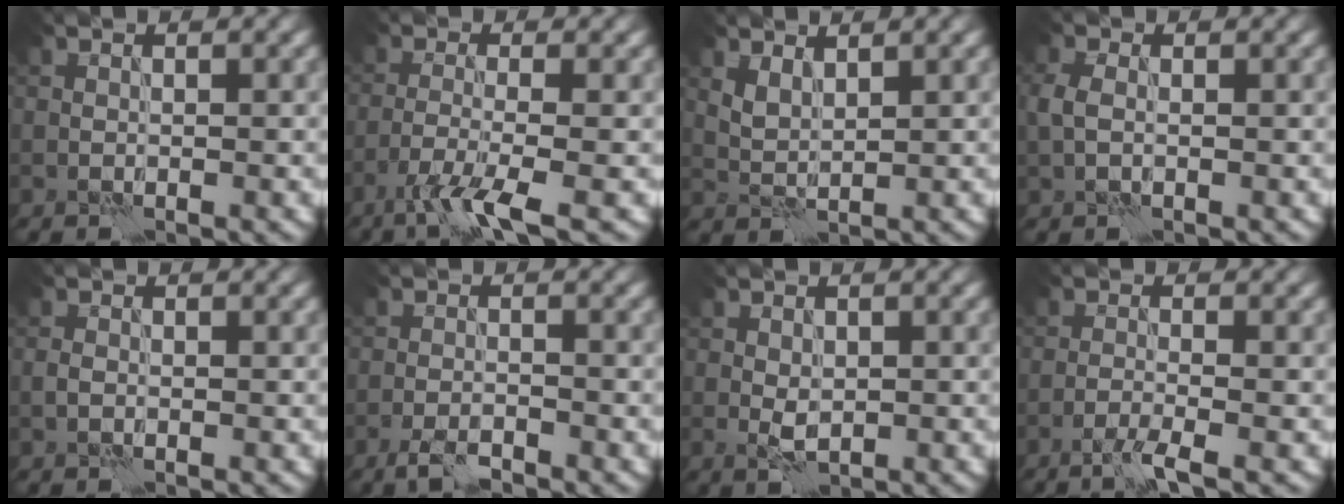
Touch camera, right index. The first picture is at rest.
{"total": 4.4, "force": [-2.7, 0.6, 3.5], "torque": [-0.065, -0.001, -0.063]}
{"total": 1.9, "force": [1.4, 0.6, 1.1], "torque": [-0.027, -0.002, 0.030]}
{"total": 1.9, "force": [-0.1, 1.3, 1.4], "torque": [-0.036, 0.004, -0.006]}
{"total": 1.0, "force": [-0.4, 0.7, 0.7], "torque": [-0.015, 0.000, -0.010]}
{"total": 2.4, "force": [-1.9, 0.6, 1.5], "torque": [-0.032, -0.001, -0.040]}
{"total": 1.8, "force": [0.0, 1.1, 1.4], "torque": [-0.027, -0.002, 0.001]}
{"total": 2.3, "force": [-1.5, 0.2, 1.7], "torque": [-0.030, 0.003, -0.040]}